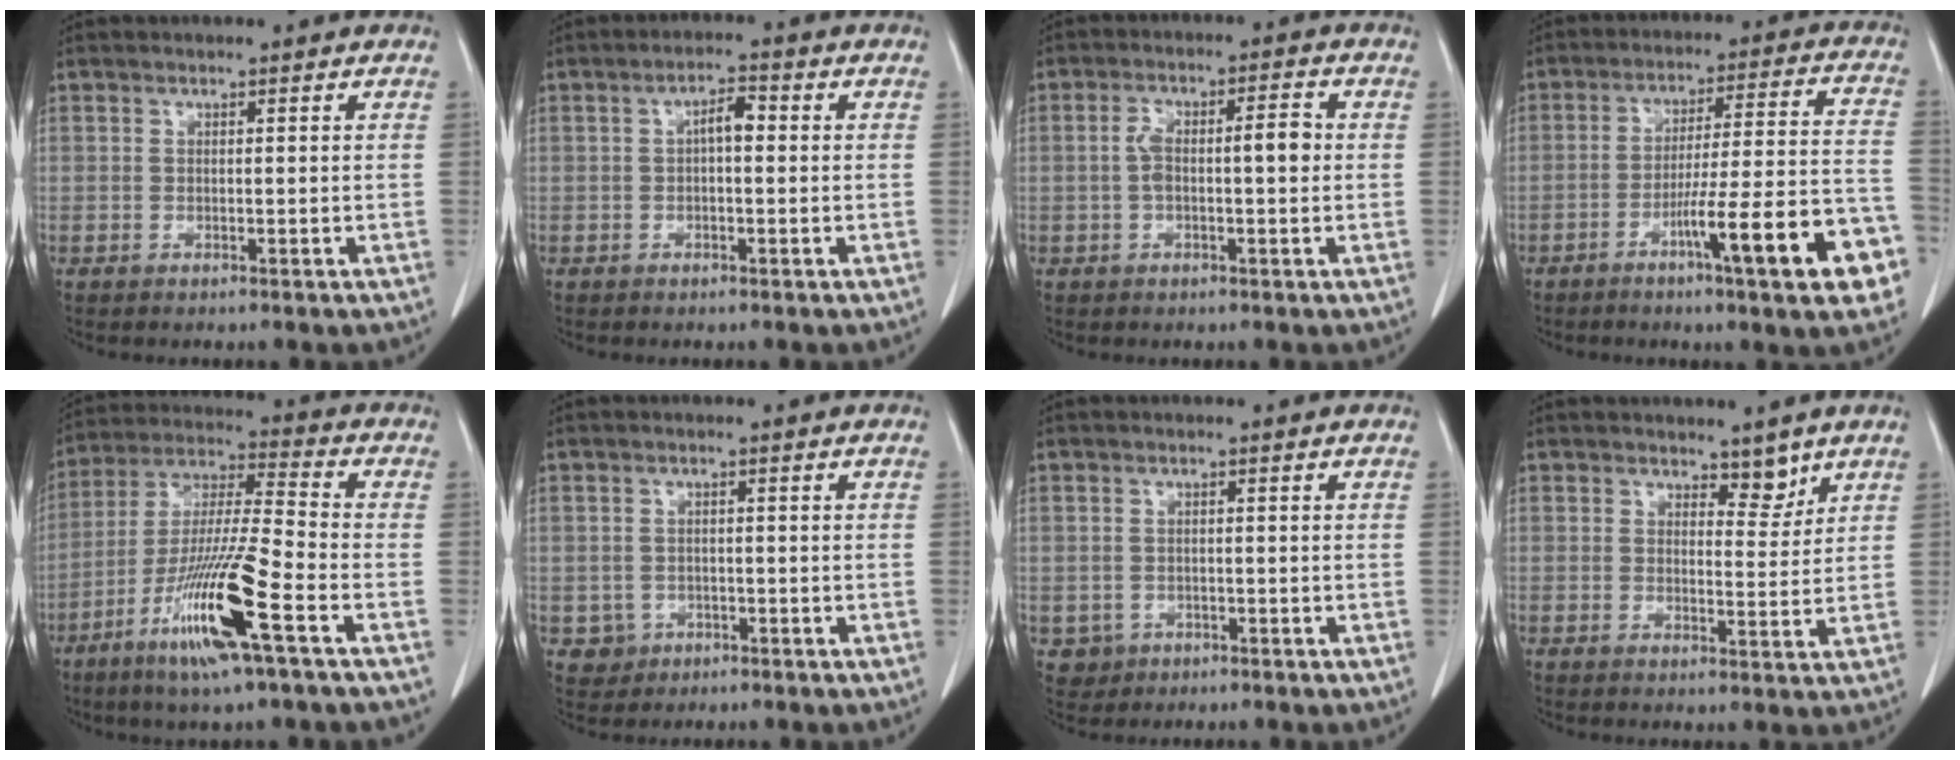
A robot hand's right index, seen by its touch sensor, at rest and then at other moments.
{"total": 3.0, "force": [0.2, 1.1, 2.8], "torque": [-0.047, 0.012, 0.001]}
{"total": 6.1, "force": [-0.1, 1.8, 5.8], "torque": [-0.113, 0.028, -0.001]}
{"total": 16.3, "force": [-7.4, 1.0, 14.5], "torque": [-0.175, 0.017, -0.103]}
{"total": 15.7, "force": [-7.4, 0.3, 13.8], "torque": [-0.277, -0.021, -0.137]}
{"total": 2.9, "force": [-1.0, 2.7, 0.2], "torque": [0.002, 0.010, -0.011]}
{"total": 2.4, "force": [-1.0, 2.2, 0.3], "torque": [-0.003, 0.006, -0.010]}
{"total": 3.2, "force": [2.5, 1.4, 1.4], "torque": [-0.012, -0.007, 0.039]}